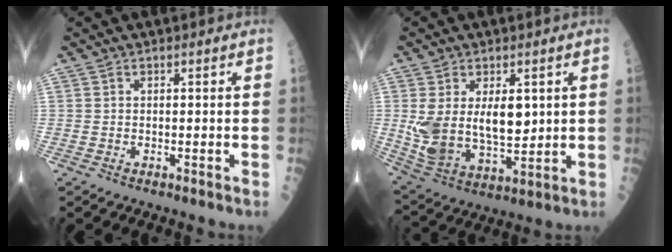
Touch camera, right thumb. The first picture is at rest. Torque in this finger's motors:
{"motor_torque": [0.19, 0.26, 0.92, 0.54, 0.33]}